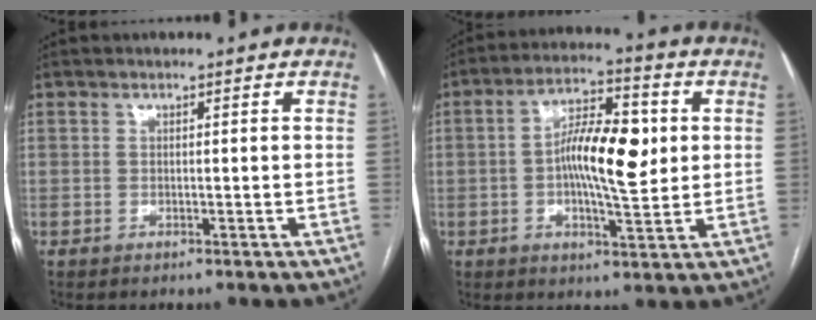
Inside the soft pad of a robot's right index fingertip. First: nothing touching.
{"total": 11.5, "force": [0.6, 3.4, 10.9], "torque": [-0.190, 0.016, 0.006]}